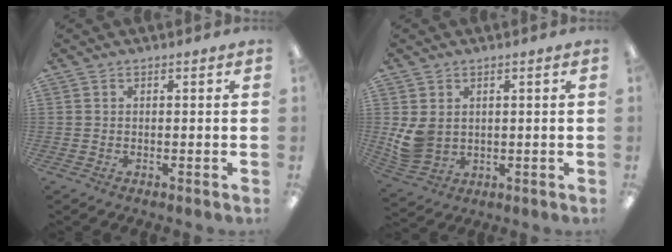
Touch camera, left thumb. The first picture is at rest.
{"total": 6.4, "force": [1.5, 5.0, 3.6], "torque": [-0.082, -0.003, 0.031]}